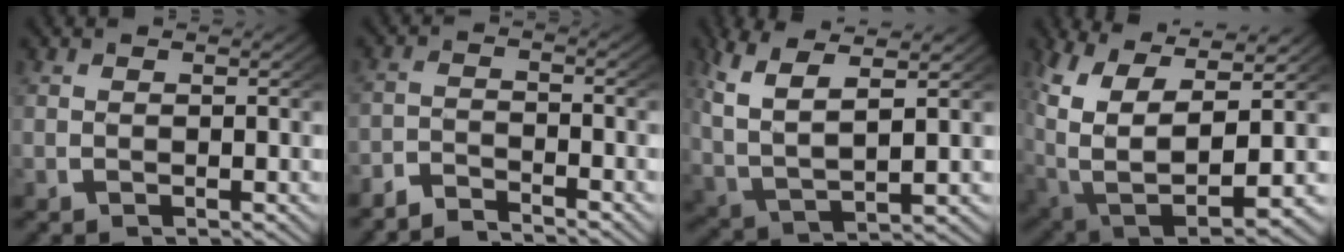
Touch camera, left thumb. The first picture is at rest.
{"total": 2.8, "force": [-2.7, 0.6, 0.3], "torque": [-0.003, -0.004, -0.060]}
{"total": 10.4, "force": [3.2, 6.7, 7.3], "torque": [-0.170, -0.014, 0.059]}
{"total": 15.1, "force": [0.4, 10.6, 10.8], "torque": [-0.244, -0.061, 0.029]}